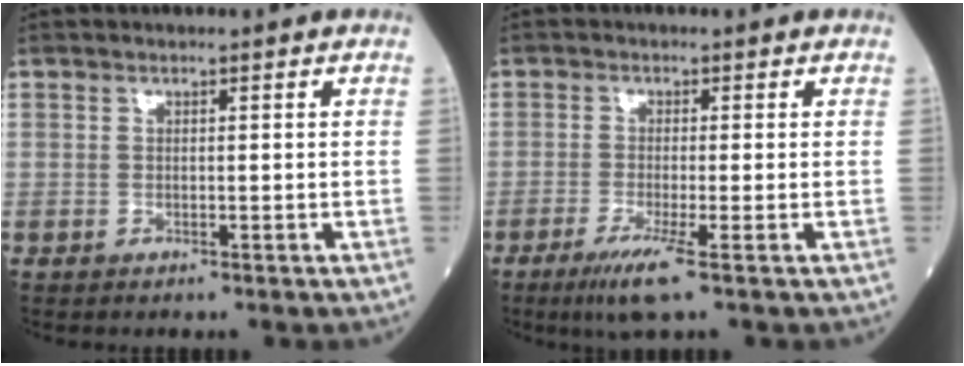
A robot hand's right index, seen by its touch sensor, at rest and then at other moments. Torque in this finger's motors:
{"motor_torque": [1.26, -0.78, 0.59, 0.15]}